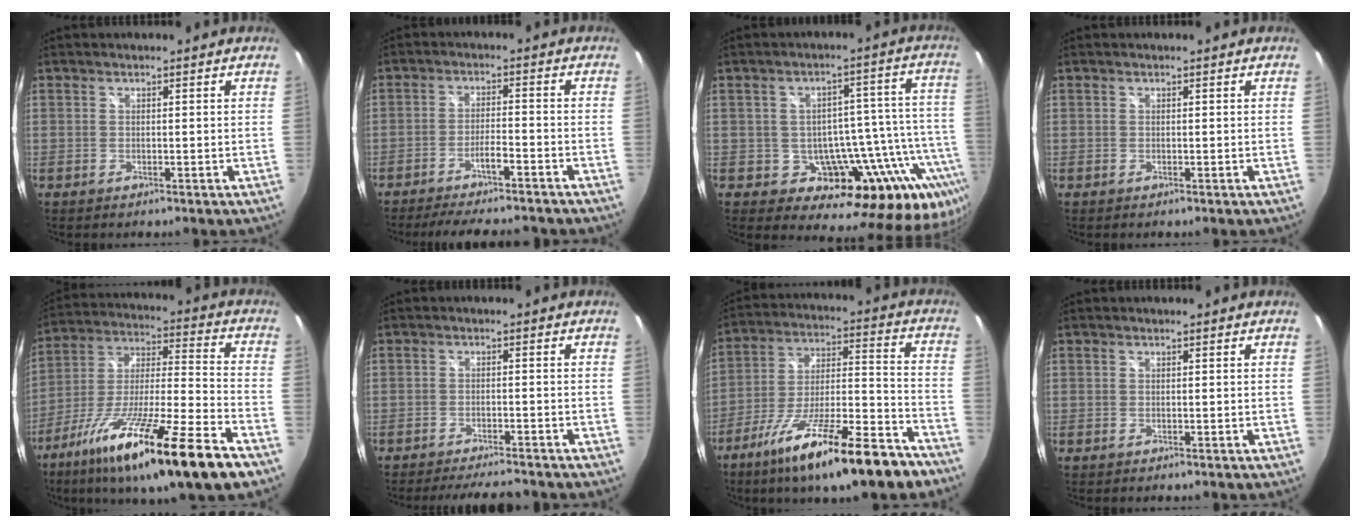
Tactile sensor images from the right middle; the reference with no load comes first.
{"total": 12.1, "force": [-10.8, 1.2, 5.3], "torque": [-0.113, -0.001, -0.162]}
{"total": 18.4, "force": [-8.6, 11.6, 11.3], "torque": [-0.137, 0.014, -0.102]}
{"total": 0.0}
{"total": 25.1, "force": [-15.1, 2.7, 19.8], "torque": [-0.342, -0.048, -0.257]}
{"total": 8.2, "force": [-7.4, 1.2, 3.1], "torque": [-0.071, -0.005, -0.108]}
{"total": 23.1, "force": [-15.9, 4.6, 16.1], "torque": [-0.271, -0.027, -0.249]}
{"total": 0.0}